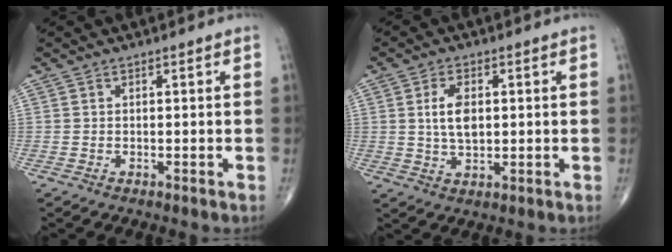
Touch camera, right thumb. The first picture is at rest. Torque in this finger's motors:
{"motor_torque": [0.35, 1.68, 0.56, 0.56, 0.18]}